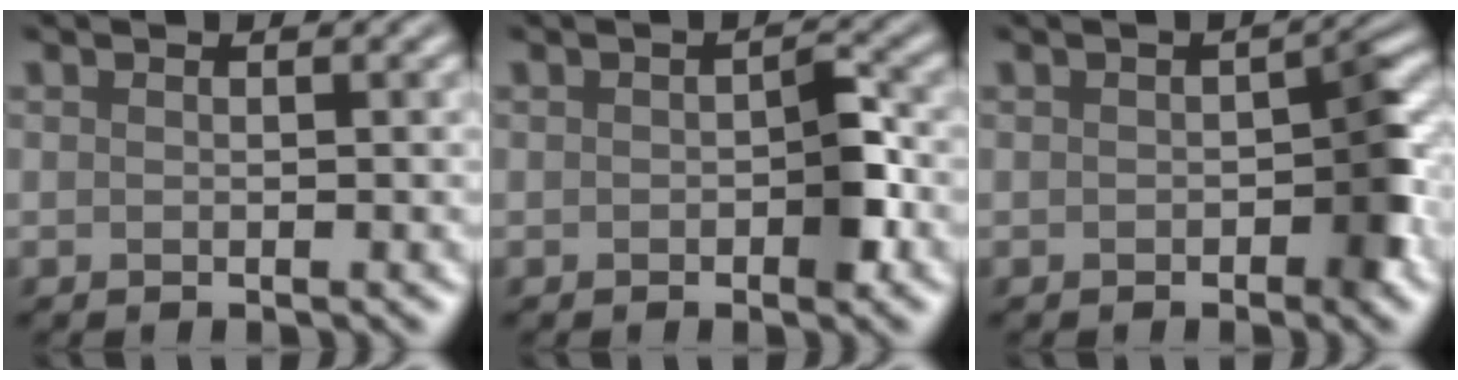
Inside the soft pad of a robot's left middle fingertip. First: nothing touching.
{"total": 2.6, "force": [-0.5, 1.3, 2.2], "torque": [-0.030, 0.000, -0.009]}
{"total": 3.6, "force": [-0.7, 1.9, 2.9], "torque": [-0.029, 0.002, -0.012]}